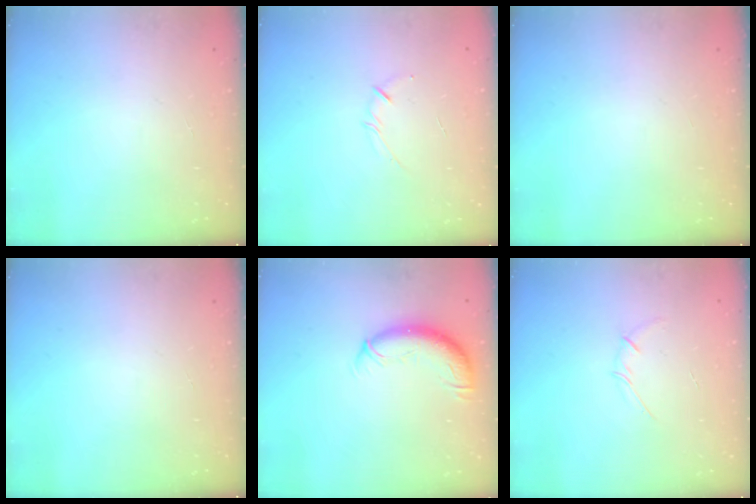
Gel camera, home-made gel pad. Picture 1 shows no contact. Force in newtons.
{"total": 2.5, "press": 2.4, "slide": 0.4}
{"total": 0.0}
{"total": 0.0}
{"total": 10.6, "press": 10.2, "slide": 2.7}
{"total": 2.7, "press": 2.6, "slide": 0.7}